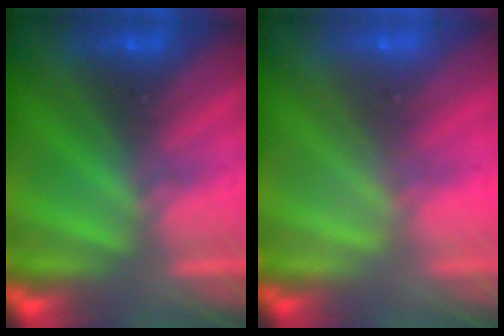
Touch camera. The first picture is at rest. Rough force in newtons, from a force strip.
{"total": 1.8}